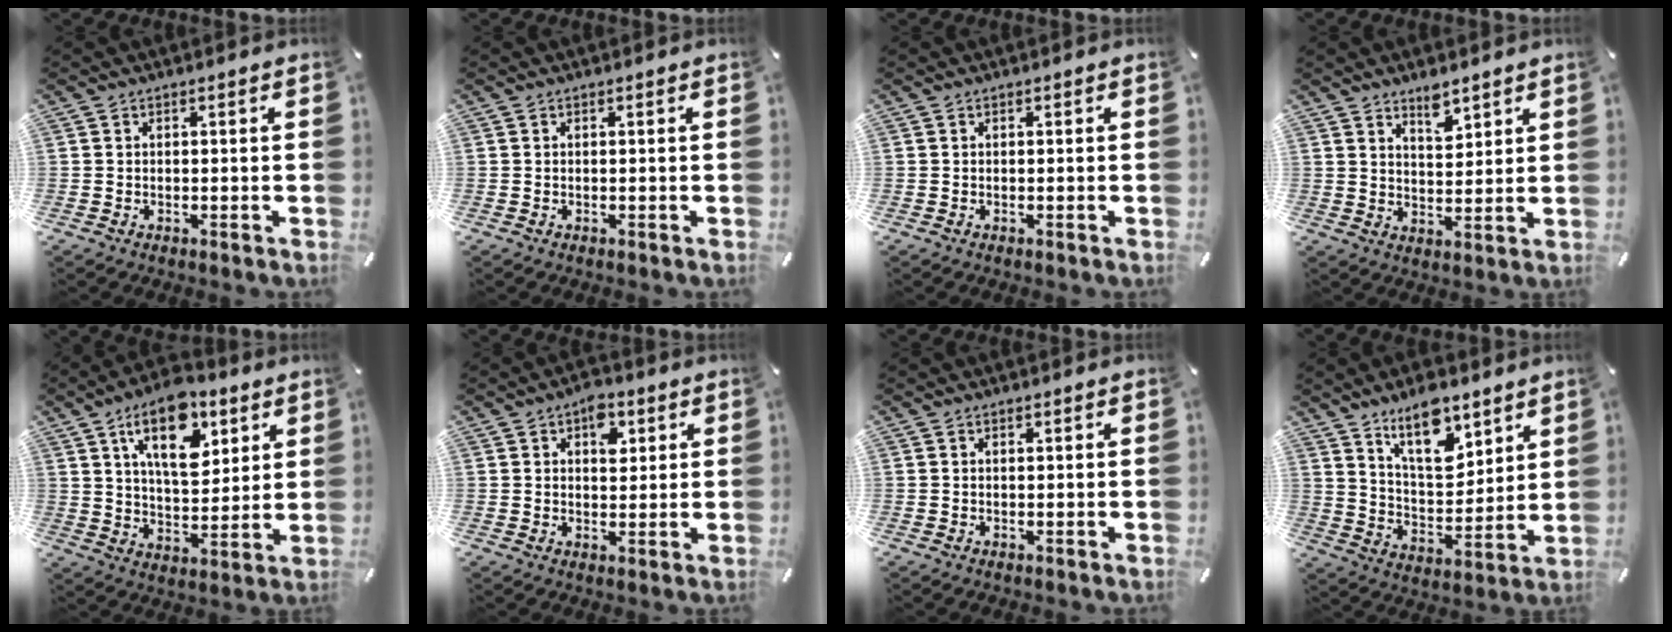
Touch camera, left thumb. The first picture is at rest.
{"total": 0.0}
{"total": 0.0}
{"total": 5.2, "force": [4.4, 2.2, 1.8], "torque": [-0.016, -0.031, 0.075]}
{"total": 15.9, "force": [8.2, 8.5, 10.7], "torque": [-0.163, -0.022, 0.141]}
{"total": 6.1, "force": [2.5, 3.9, 3.9], "torque": [-0.038, -0.008, 0.037]}
{"total": 0.0}
{"total": 13.9, "force": [9.7, 6.7, 7.4], "torque": [-0.118, -0.057, 0.175]}